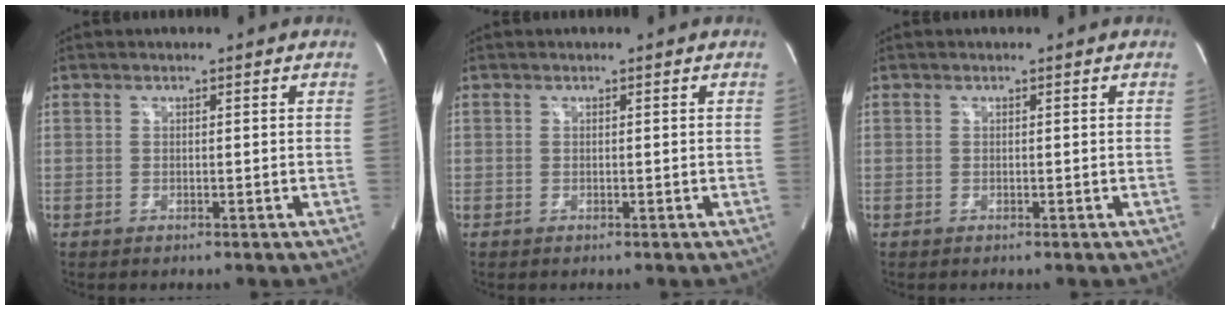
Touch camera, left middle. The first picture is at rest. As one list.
[{"total": 0.0}, {"total": 0.0}]